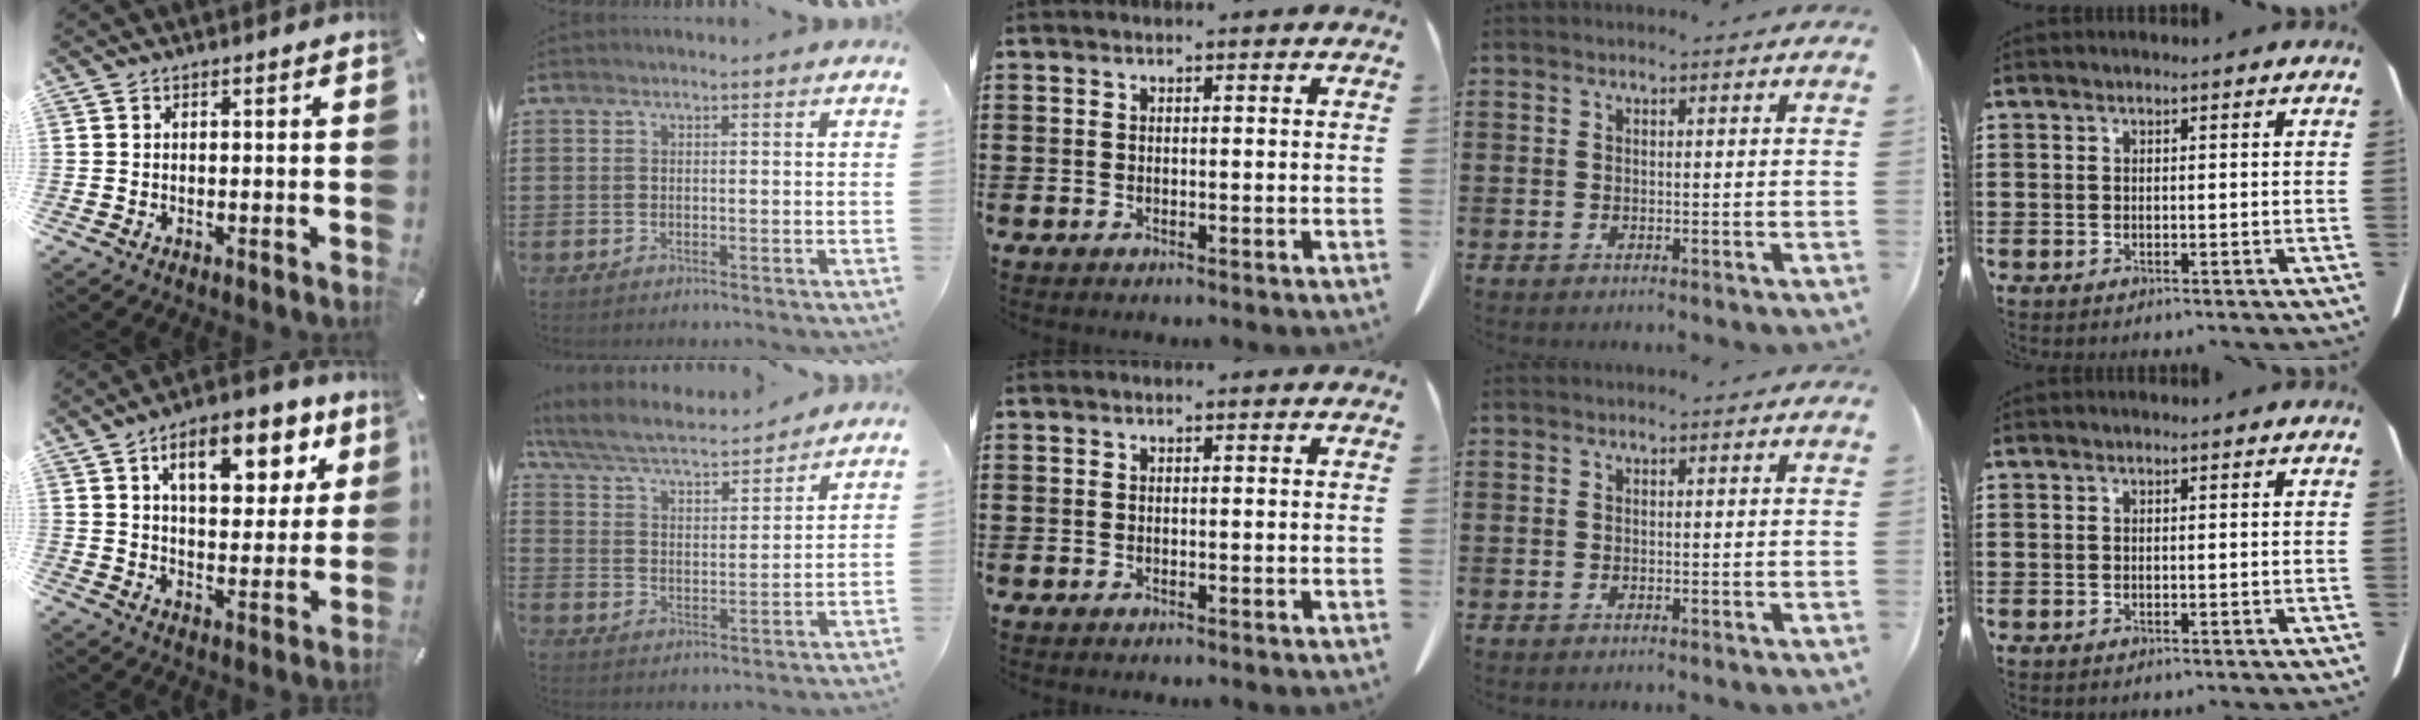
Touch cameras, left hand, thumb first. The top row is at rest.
{"thumb": {"total": 14.0, "force": [6.9, 7.6, 9.5], "torque": [-0.116, -0.024, 0.109]}, "index": {"total": 5.7, "force": [5.1, 0.8, 2.2], "torque": [-0.068, -0.033, 0.083]}}